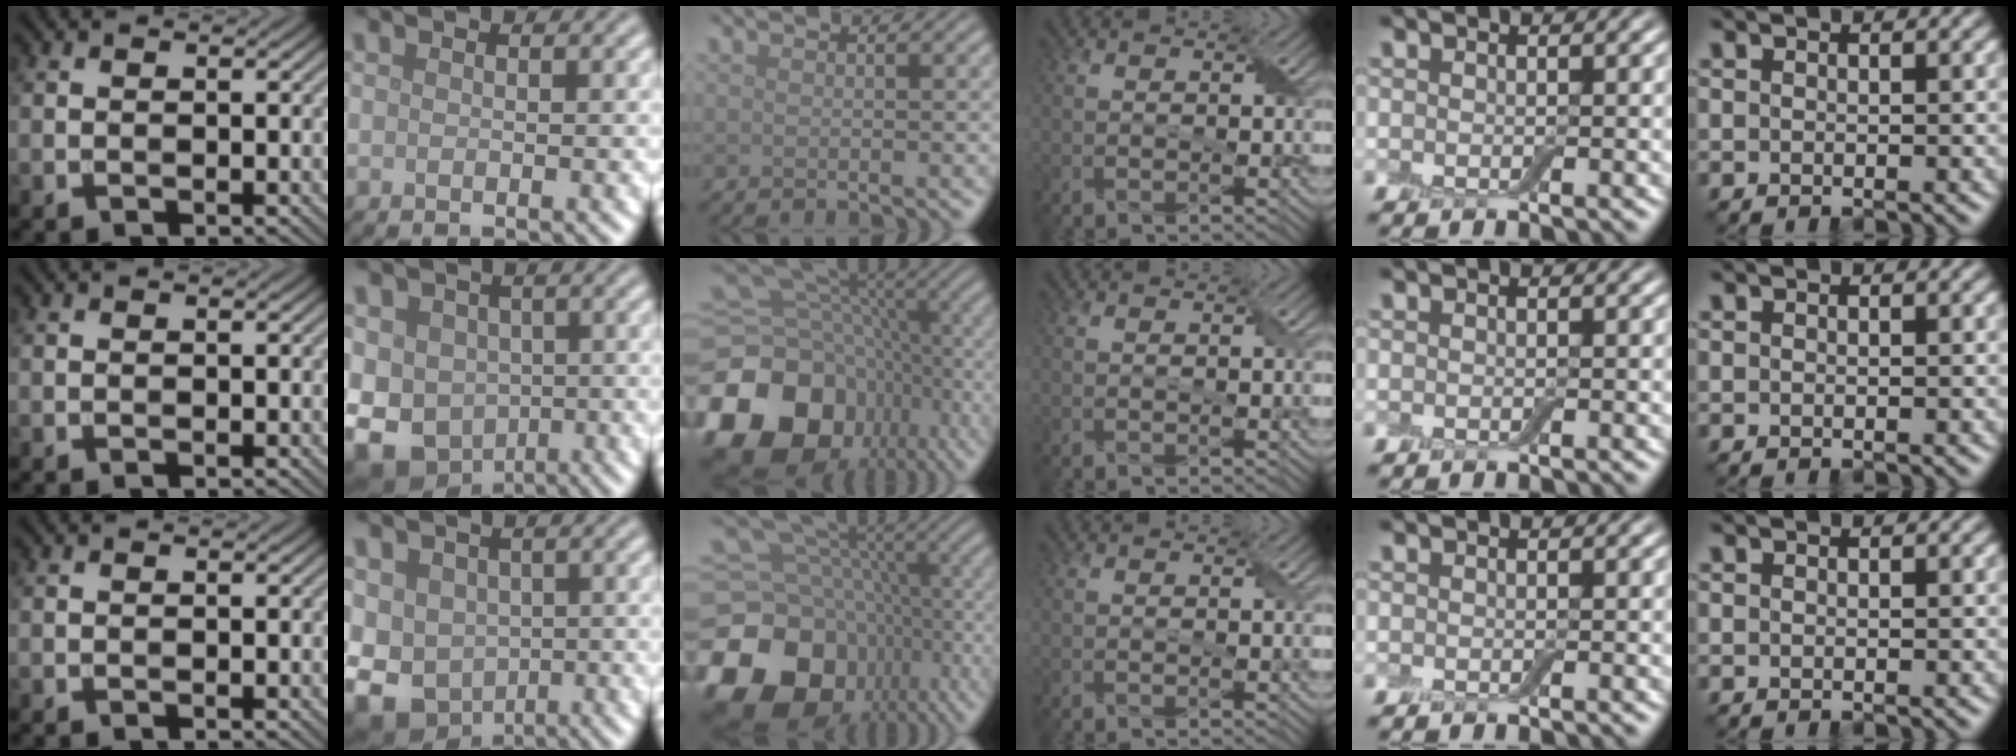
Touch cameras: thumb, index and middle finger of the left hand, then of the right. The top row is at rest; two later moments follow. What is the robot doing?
{"motion": "fold", "object": "aluminum foil"}